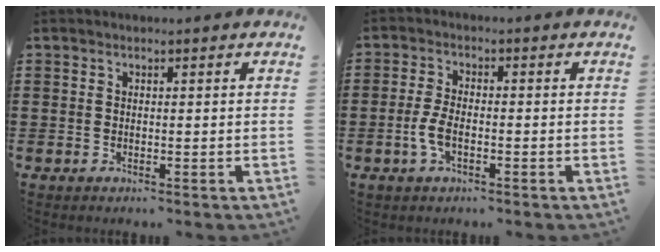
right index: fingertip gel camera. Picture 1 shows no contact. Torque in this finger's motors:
{"motor_torque": [1.99, 0.15, 0.22, 0.14]}